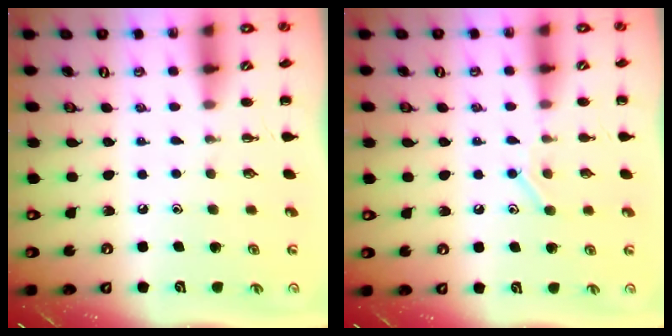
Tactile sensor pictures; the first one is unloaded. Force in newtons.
{"total": 8.4, "press": 8.3, "slide": 1.6}